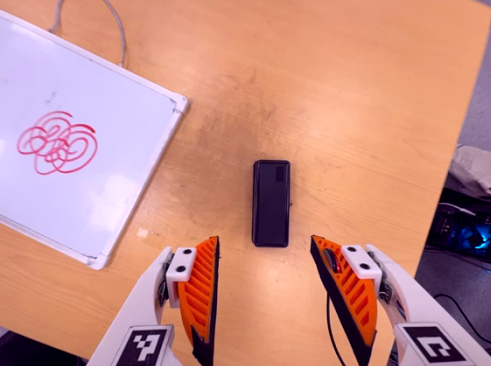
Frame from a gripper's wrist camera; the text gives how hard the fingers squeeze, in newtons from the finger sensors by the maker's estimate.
{"total": 0.0}